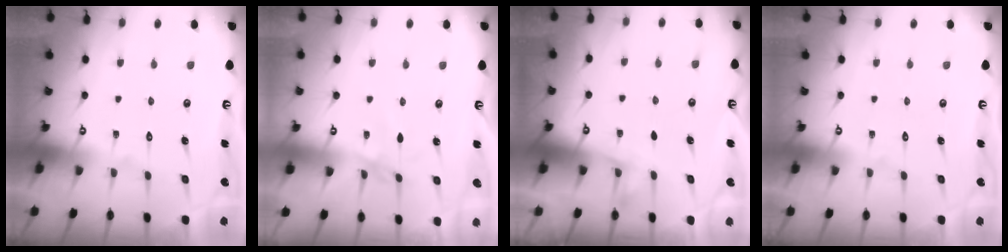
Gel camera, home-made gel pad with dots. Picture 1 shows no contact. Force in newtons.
{"total": 2.3, "press": 2.3, "slide": 0.4}
{"total": 3.0, "press": 3.0, "slide": 0.4}
{"total": 0.0}